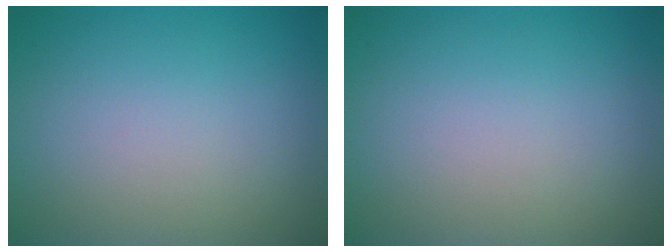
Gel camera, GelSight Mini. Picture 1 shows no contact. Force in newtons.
{"total": 0.0}